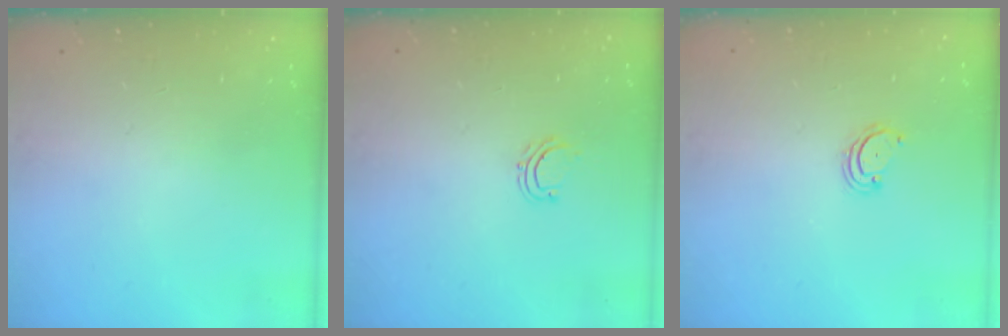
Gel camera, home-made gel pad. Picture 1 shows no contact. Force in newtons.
{"total": 5.3, "press": 5.2, "slide": 0.6}
{"total": 2.8, "press": 2.8, "slide": 0.3}